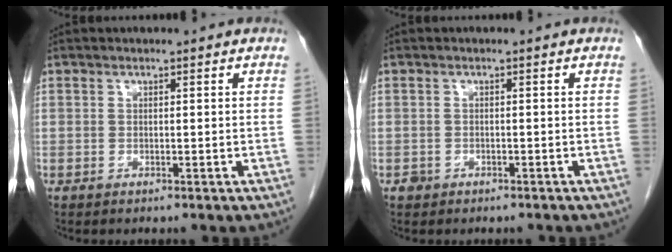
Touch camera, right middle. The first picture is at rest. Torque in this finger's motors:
{"motor_torque": [-0.03, 0.07, 0.00, 0.00]}